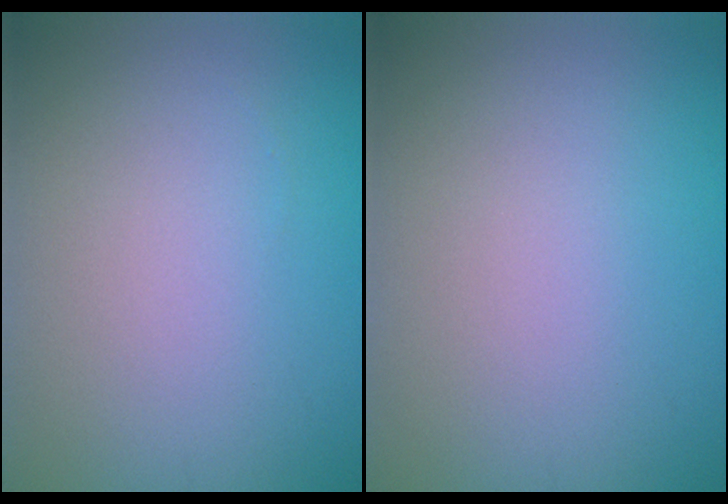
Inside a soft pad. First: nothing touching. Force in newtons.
{"total": 0.0}